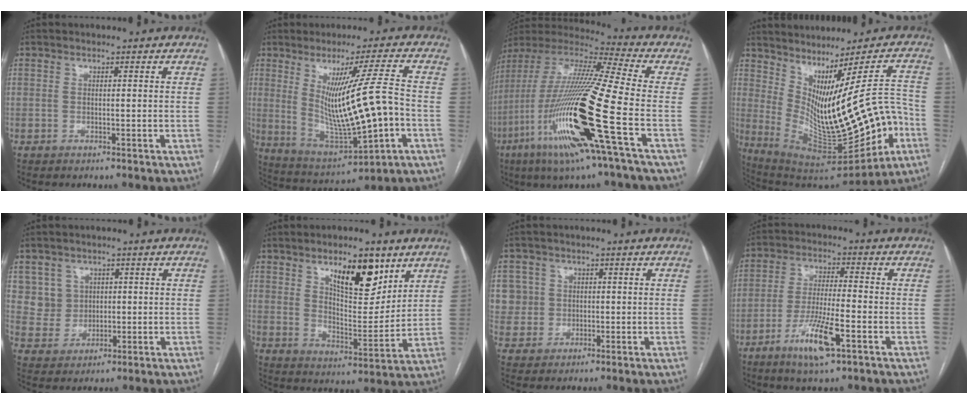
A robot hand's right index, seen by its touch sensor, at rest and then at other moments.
{"total": 15.1, "force": [-1.0, 0.8, 15.0], "torque": [-0.263, -0.018, -0.002]}
{"total": 24.4, "force": [-8.0, 0.5, 23.0], "torque": [-0.477, -0.039, -0.160]}
{"total": 21.0, "force": [-3.5, 4.8, 20.1], "torque": [-0.301, 0.006, -0.019]}
{"total": 5.5, "force": [2.1, 5.1, 0.2], "torque": [0.000, 0.013, 0.048]}
{"total": 12.1, "force": [7.1, 4.3, 8.8], "torque": [-0.134, -0.006, 0.122]}
{"total": 5.8, "force": [1.5, 5.6, -0.1], "torque": [0.012, 0.014, 0.036]}
{"total": 9.4, "force": [-4.6, 1.0, 8.1], "torque": [-0.159, -0.016, -0.080]}